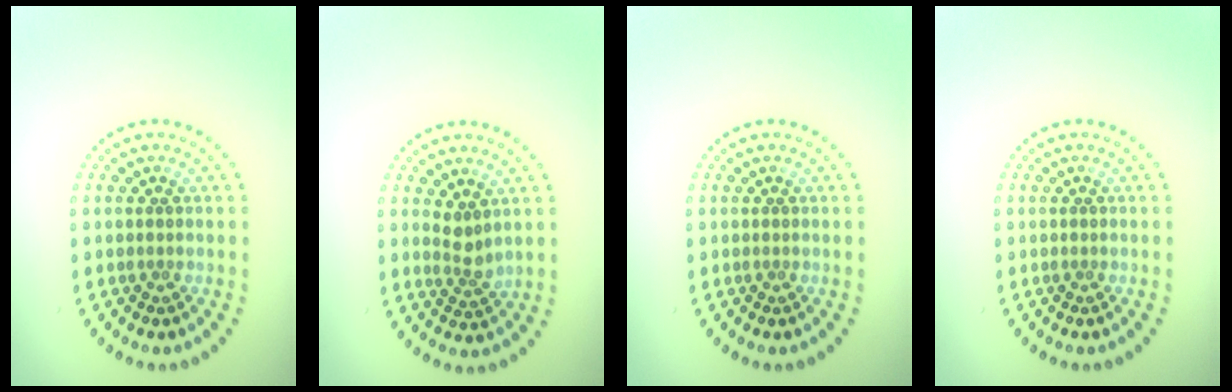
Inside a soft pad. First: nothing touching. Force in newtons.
{"total": 1.9, "press": 1.4, "slide": 1.3}
{"total": 0.0}
{"total": 0.0}